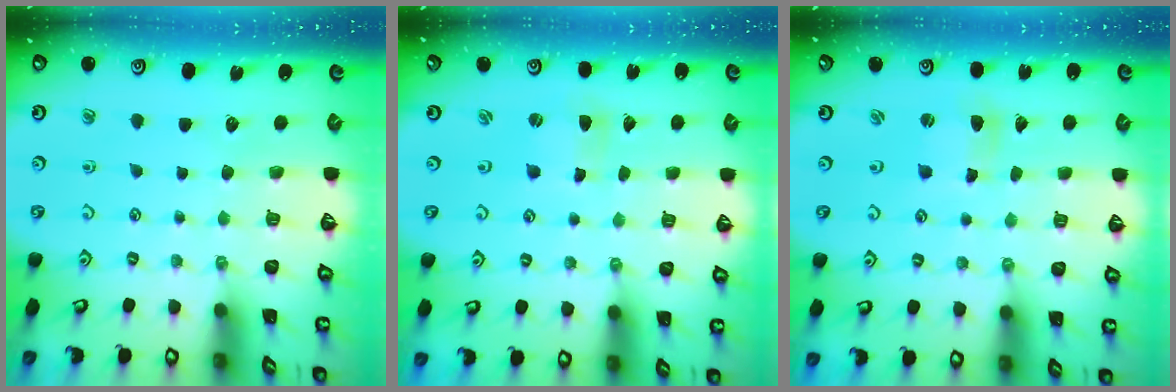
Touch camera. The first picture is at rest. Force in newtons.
{"total": 1.8, "press": 1.8, "slide": 0.2}
{"total": 2.6, "press": 2.5, "slide": 0.3}